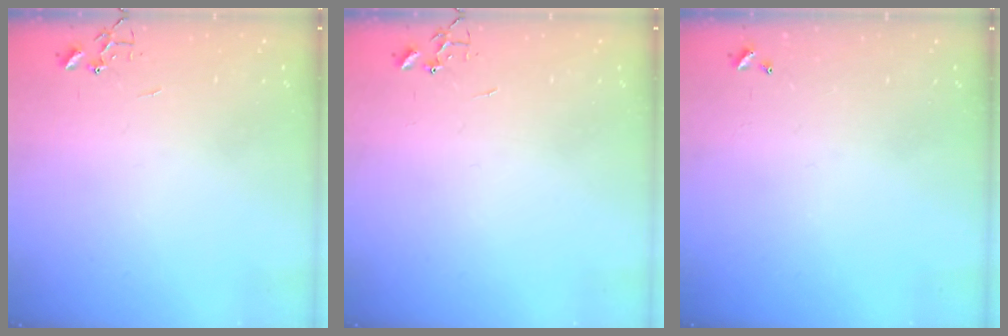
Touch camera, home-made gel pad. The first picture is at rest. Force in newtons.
{"total": 0.0}
{"total": 0.0}